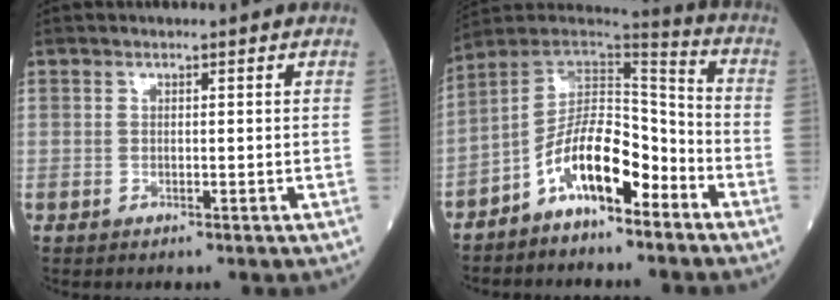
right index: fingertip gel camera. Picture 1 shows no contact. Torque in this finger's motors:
{"motor_torque": [0.58, -0.59, 0.80, 0.21]}